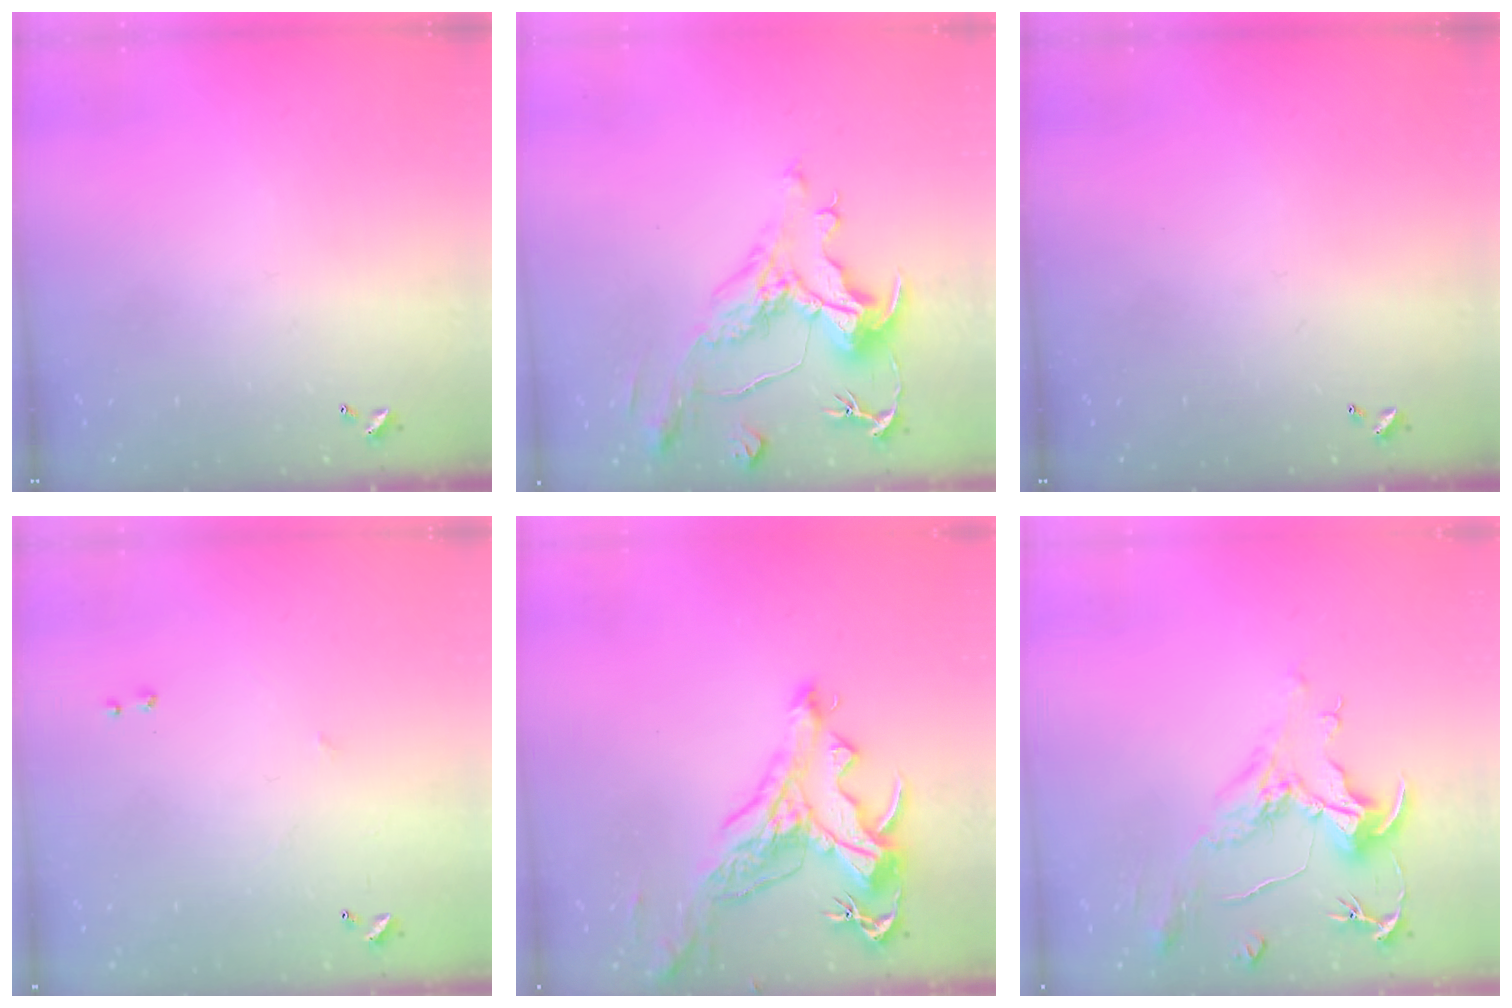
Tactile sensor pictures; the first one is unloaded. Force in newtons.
{"total": 1.9, "press": 0.9, "slide": 1.7}
{"total": 0.0}
{"total": 6.4, "press": 6.3, "slide": 0.8}
{"total": 2.2, "press": 1.7, "slide": 1.3}
{"total": 2.1, "press": 1.6, "slide": 1.3}